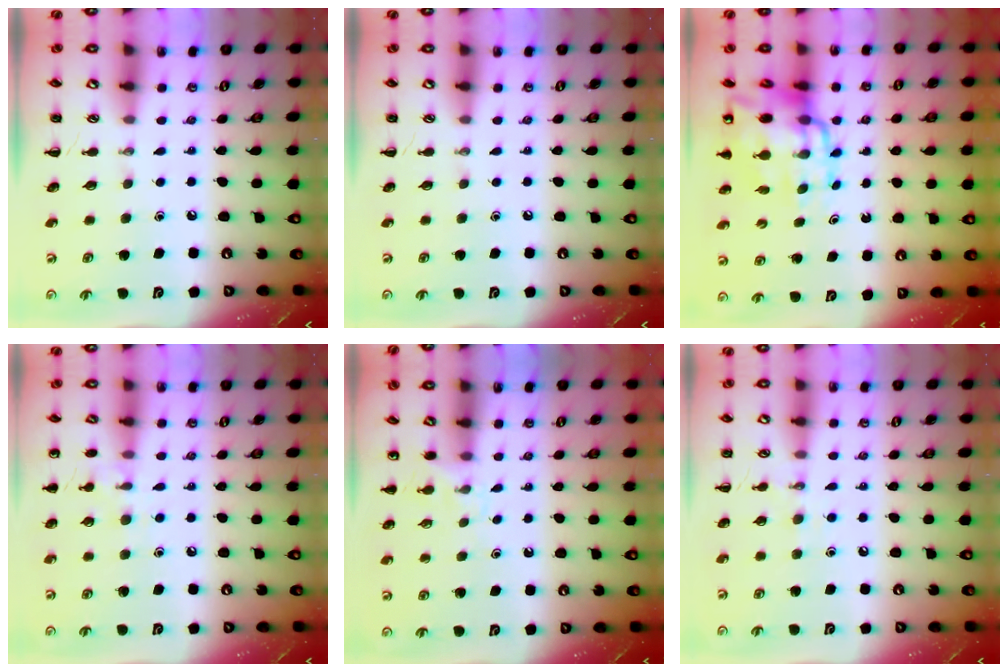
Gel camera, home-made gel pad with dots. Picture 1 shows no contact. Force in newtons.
{"total": 0.0}
{"total": 16.0, "press": 15.4, "slide": 4.2}
{"total": 8.3, "press": 8.0, "slide": 2.1}
{"total": 4.6, "press": 4.3, "slide": 1.6}
{"total": 6.5, "press": 6.3, "slide": 1.6}